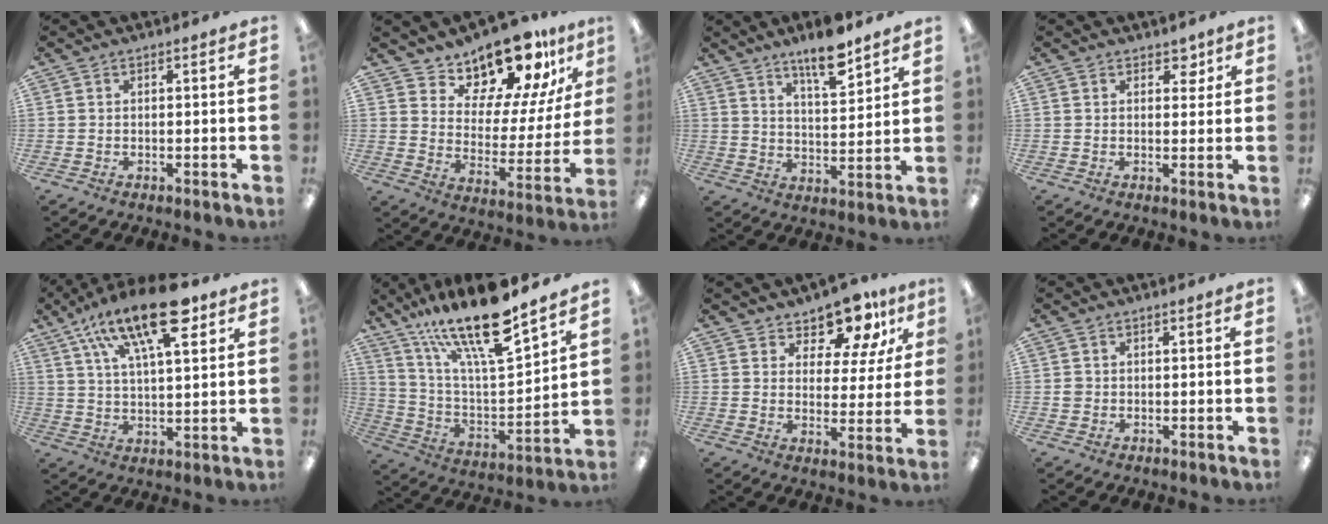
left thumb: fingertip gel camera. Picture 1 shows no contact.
{"total": 16.4, "force": [14.4, 5.5, 5.5], "torque": [-0.094, -0.126, 0.251]}
{"total": 10.2, "force": [7.9, 2.6, 5.8], "torque": [-0.084, -0.050, 0.133]}
{"total": 3.5, "force": [2.2, 2.2, 1.5], "torque": [-0.009, -0.007, 0.037]}
{"total": 20.2, "force": [11.5, 7.6, 14.7], "torque": [-0.246, -0.045, 0.189]}
{"total": 21.5, "force": [16.4, 5.2, 12.8], "torque": [-0.231, -0.107, 0.279]}
{"total": 11.4, "force": [9.5, 4.9, 4.1], "torque": [-0.074, -0.063, 0.176]}
{"total": 1.4, "force": [0.0, 1.3, 0.3], "torque": [-0.006, 0.004, -0.001]}